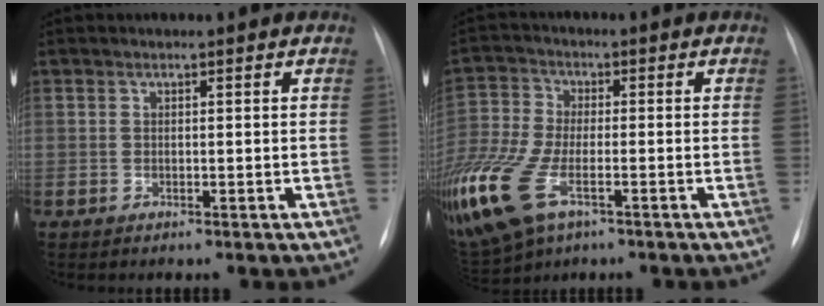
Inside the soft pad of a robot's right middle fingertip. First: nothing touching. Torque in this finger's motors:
{"motor_torque": [1.97, -0.17, 1.05, 0.21]}